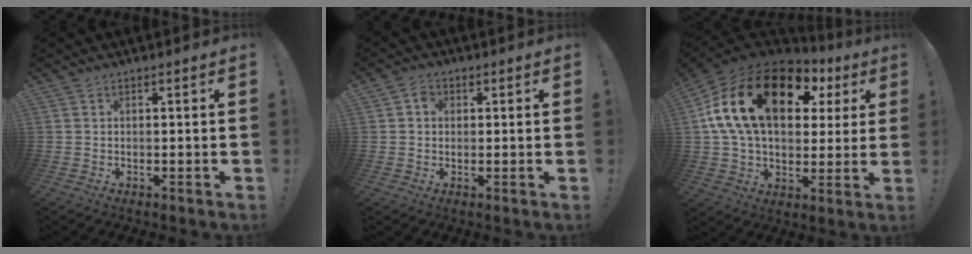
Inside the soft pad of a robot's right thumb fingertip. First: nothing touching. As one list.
[{"total": 3.2, "force": [0.7, 2.7, 1.5], "torque": [-0.021, 0.002, 0.010]}, {"total": 23.8, "force": [8.6, 13.9, 17.2], "torque": [-0.305, -0.027, 0.152]}]